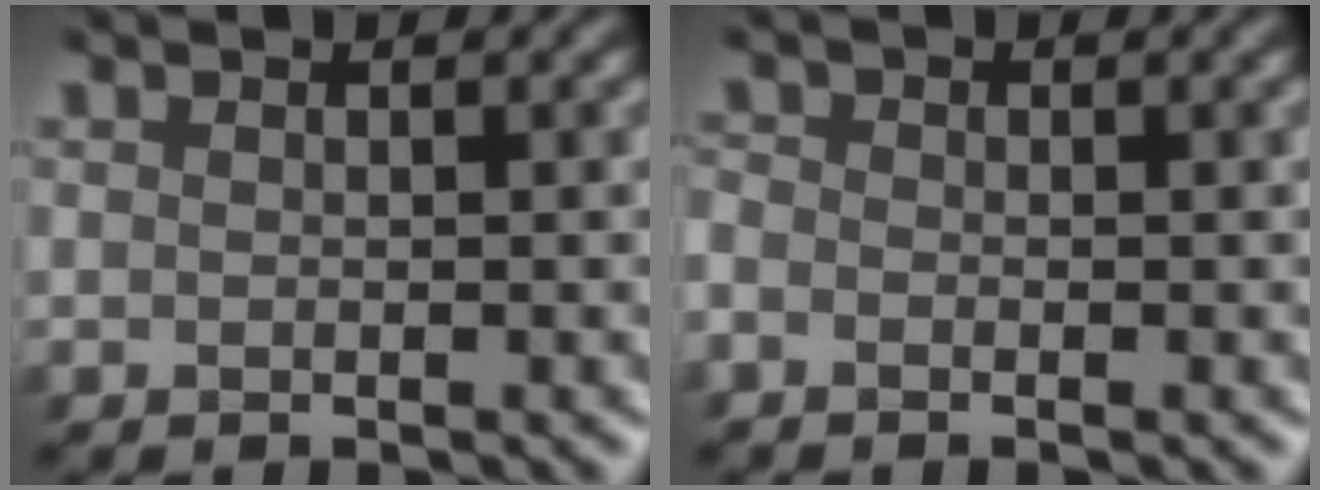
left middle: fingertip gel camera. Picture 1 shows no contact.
{"total": 1.4, "force": [-1.1, 0.6, 0.6], "torque": [-0.012, 0.005, -0.028]}